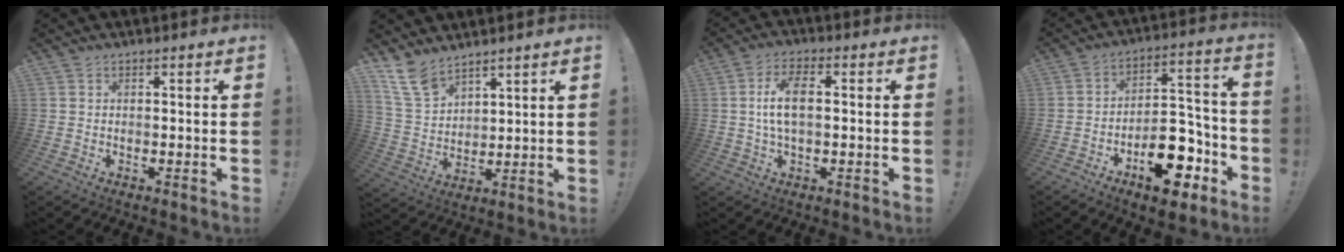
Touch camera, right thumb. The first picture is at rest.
{"total": 10.7, "force": [8.4, 5.2, 4.0], "torque": [-0.087, -0.051, 0.168]}
{"total": 8.5, "force": [0.4, 3.8, 7.6], "torque": [-0.147, 0.002, 0.004]}
{"total": 17.4, "force": [-9.1, 9.4, 11.5], "torque": [-0.142, 0.087, -0.134]}